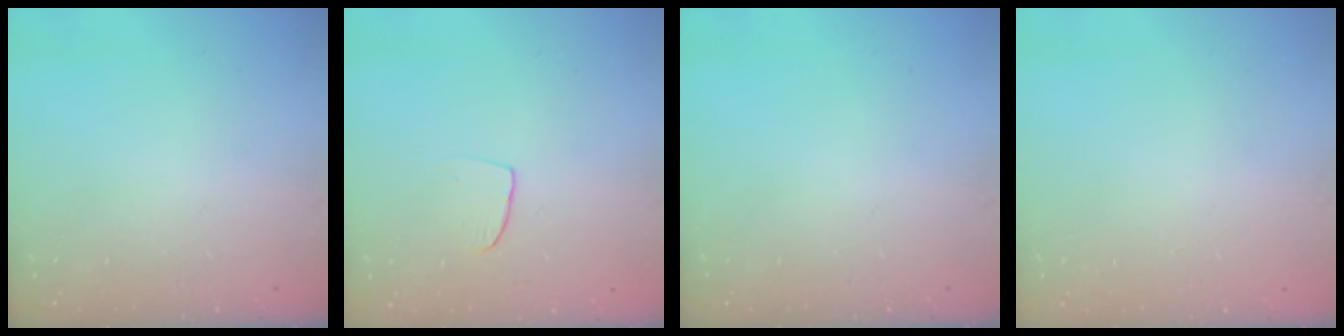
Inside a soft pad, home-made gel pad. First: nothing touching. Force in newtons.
{"total": 5.8, "press": 5.7, "slide": 0.4}
{"total": 0.0}
{"total": 0.0}